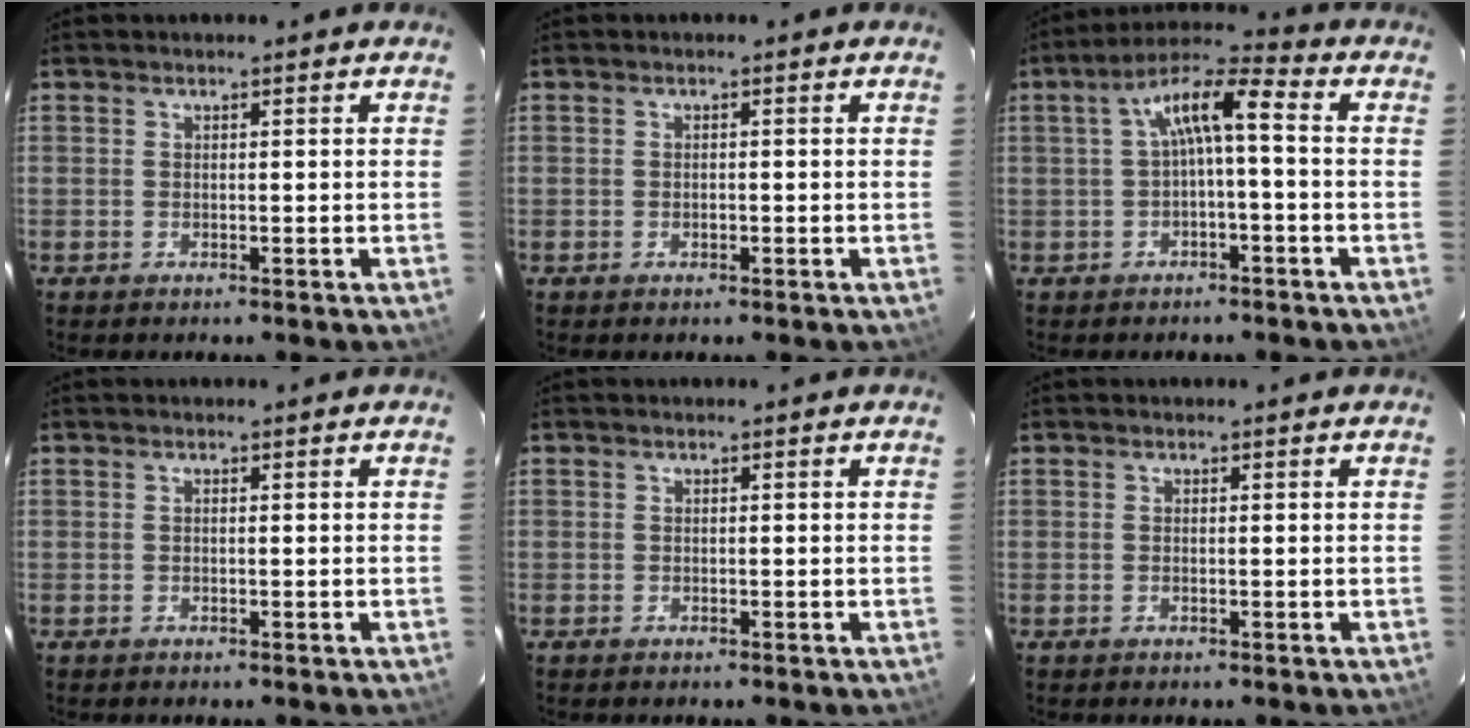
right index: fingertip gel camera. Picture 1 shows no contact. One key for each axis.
{"total": 0.8, "fx": -0.4, "fy": 0.5, "fz": 0.5, "tx": -0.008, "ty": 0.002, "tz": -0.006}
{"total": 8.2, "fx": -0.2, "fy": 1.9, "fz": 8.0, "tx": -0.156, "ty": 0.027, "tz": -0.004}
{"total": 0.0}
{"total": 0.8, "fx": -0.5, "fy": 0.7, "fz": -0.1, "tx": 0.000, "ty": 0.003, "tz": -0.008}
{"total": 0.0}